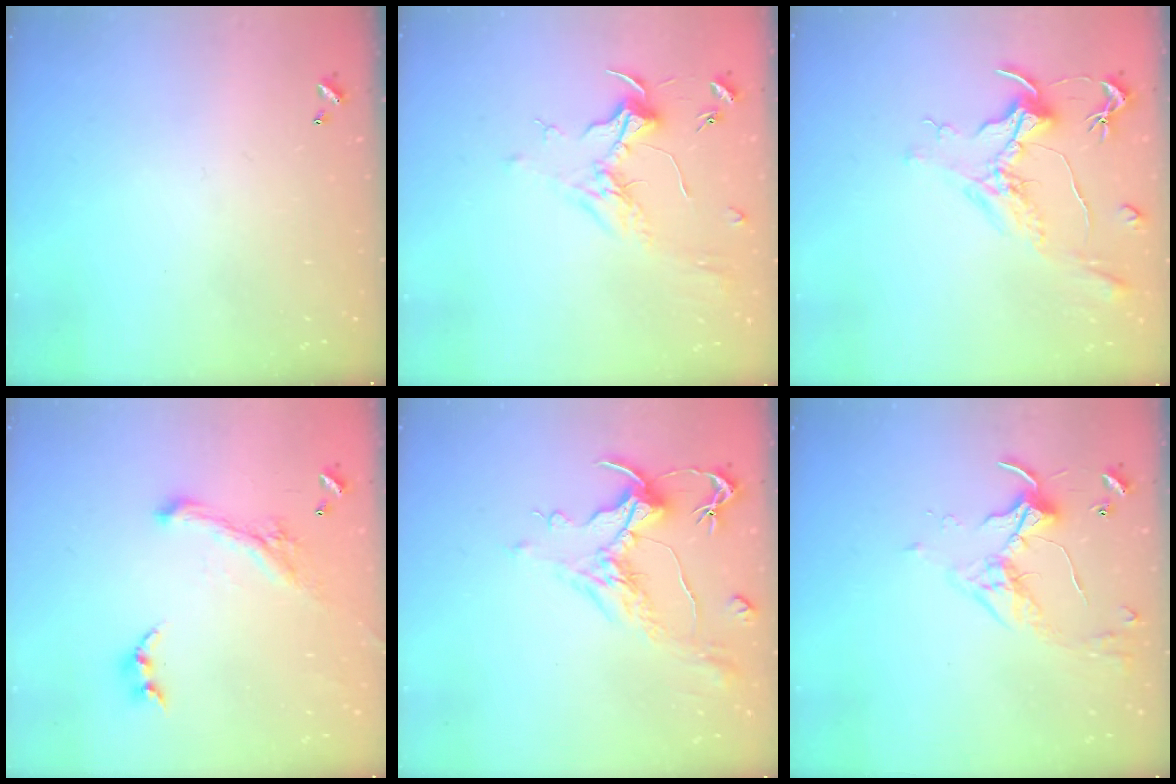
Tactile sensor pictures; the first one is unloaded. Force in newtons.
{"total": 1.8, "press": 1.7, "slide": 0.6}
{"total": 1.6, "press": 1.3, "slide": 0.9}
{"total": 1.4, "press": 0.7, "slide": 1.2}
{"total": 1.6, "press": 0.7, "slide": 1.4}
{"total": 3.4, "press": 3.3, "slide": 0.7}